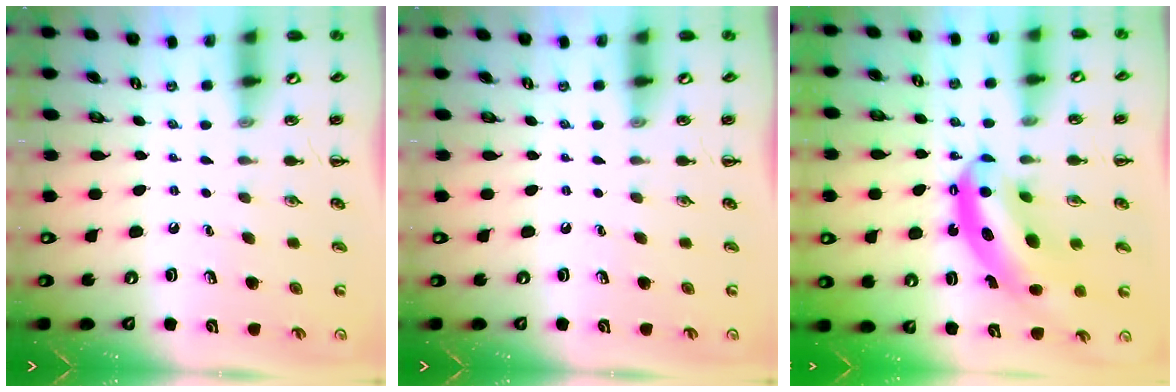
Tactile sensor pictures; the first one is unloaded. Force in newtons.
{"total": 0.0}
{"total": 13.3, "press": 12.7, "slide": 3.7}